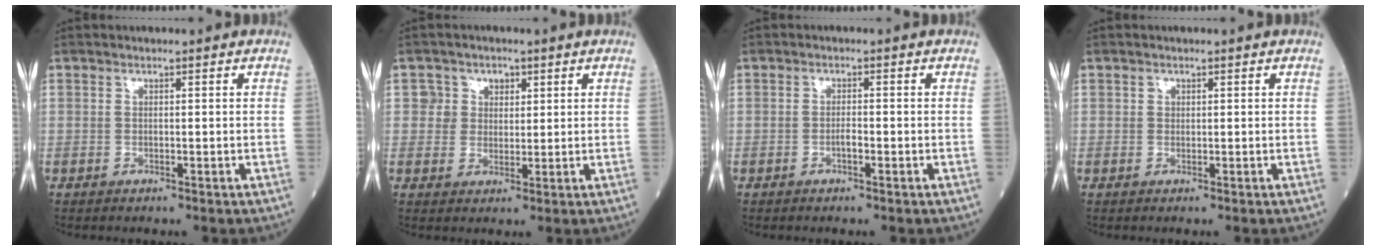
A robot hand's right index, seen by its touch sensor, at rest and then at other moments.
{"total": 3.8, "force": [1.3, 3.6, 0.3], "torque": [0.010, 0.008, 0.017]}
{"total": 1.6, "force": [-0.7, 0.3, 1.4], "torque": [-0.023, 0.002, -0.014]}
{"total": 0.6, "force": [0.2, 0.5, 0.1], "torque": [0.001, 0.001, 0.002]}